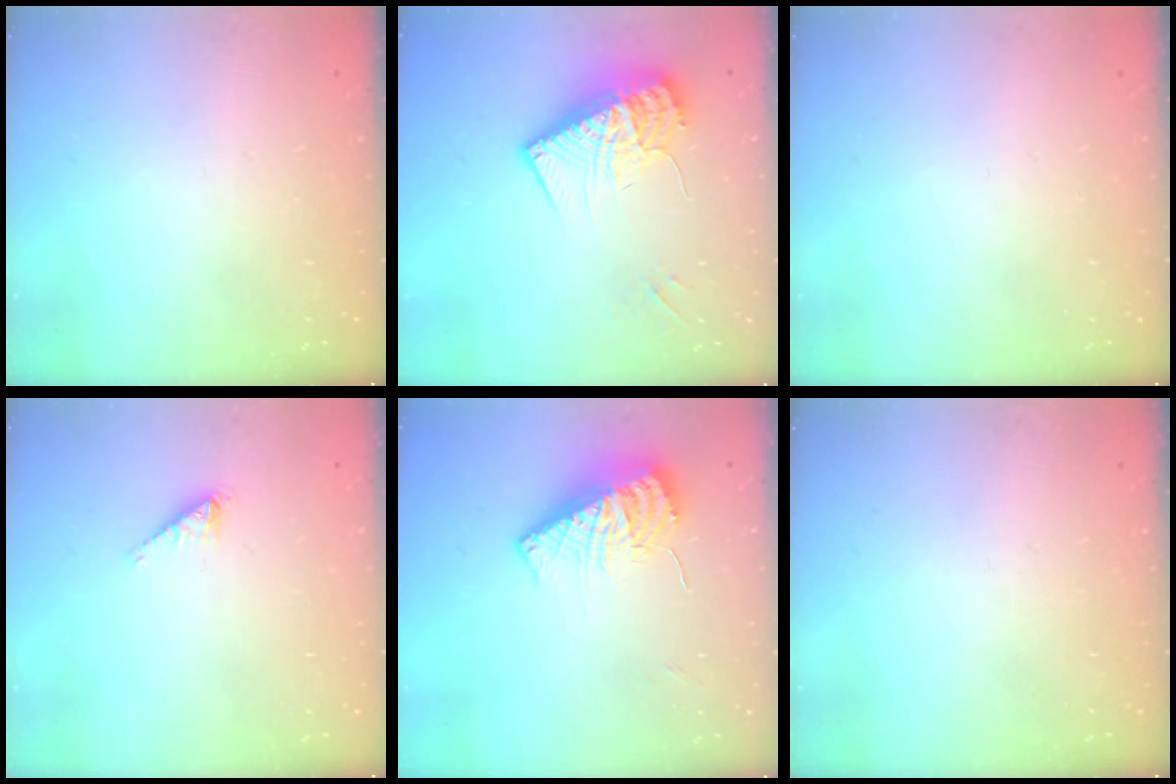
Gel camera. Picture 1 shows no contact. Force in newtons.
{"total": 18.0, "press": 17.9, "slide": 1.3}
{"total": 0.0}
{"total": 0.8, "press": 0.7, "slide": 0.1}
{"total": 14.6, "press": 14.5, "slide": 1.3}
{"total": 0.0}